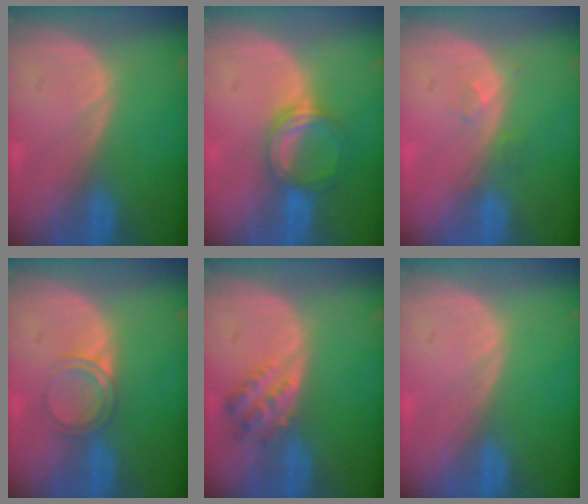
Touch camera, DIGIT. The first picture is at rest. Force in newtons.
{"total": 5.2, "press": 5.0, "slide": 1.5}
{"total": 1.9, "press": 1.6, "slide": 1.0}
{"total": 3.0, "press": 3.0, "slide": 0.3}
{"total": 4.4, "press": 3.9, "slide": 2.0}
{"total": 0.0}